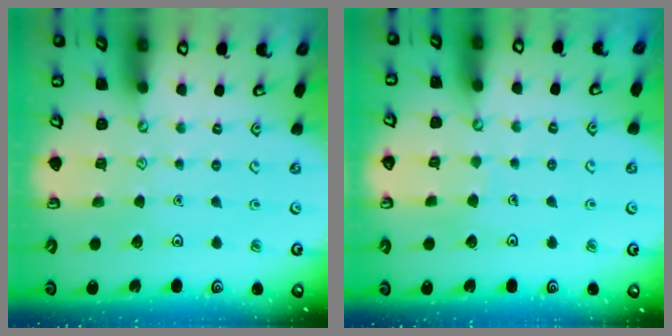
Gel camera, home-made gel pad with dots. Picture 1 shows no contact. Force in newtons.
{"total": 1.8, "press": 1.8, "slide": 0.0}